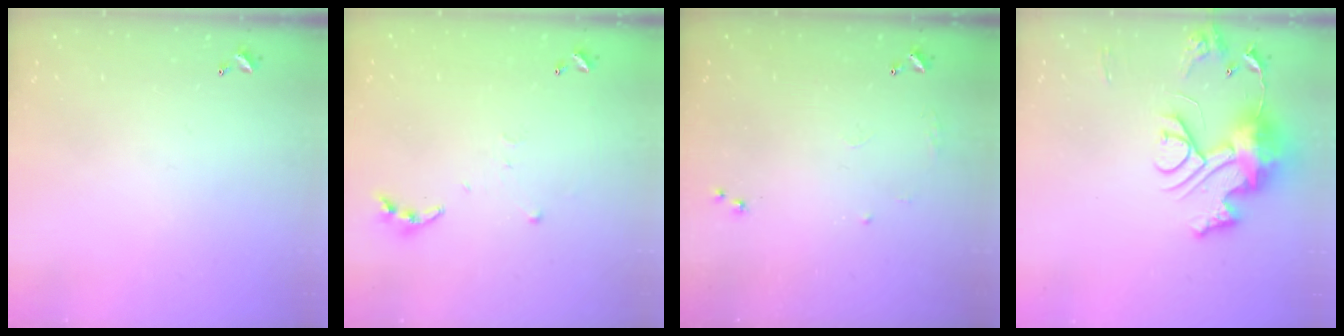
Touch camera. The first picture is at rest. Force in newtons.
{"total": 3.8, "press": 3.8, "slide": 0.4}
{"total": 6.4, "press": 6.3, "slide": 1.0}
{"total": 13.2, "press": 13.1, "slide": 1.4}